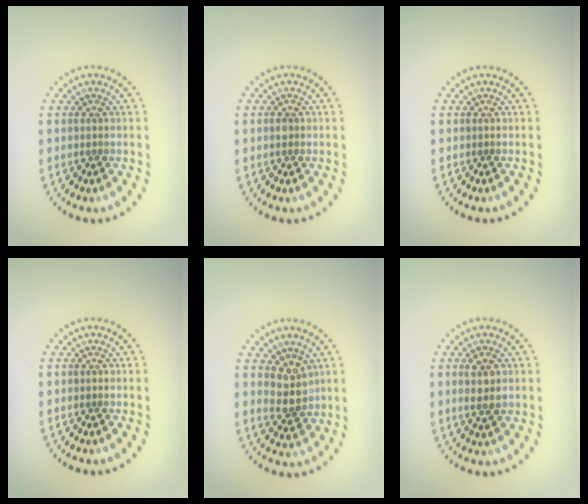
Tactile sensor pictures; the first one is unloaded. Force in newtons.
{"total": 0.6, "press": 0.6, "slide": 0.2}
{"total": 0.0}
{"total": 0.0}
{"total": 2.6, "press": 2.2, "slide": 1.4}
{"total": 2.0, "press": 1.9, "slide": 0.6}